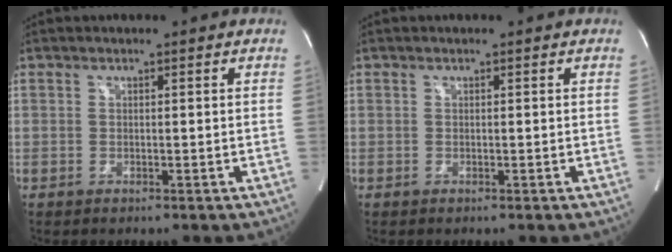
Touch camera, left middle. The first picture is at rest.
{"total": 0.0}